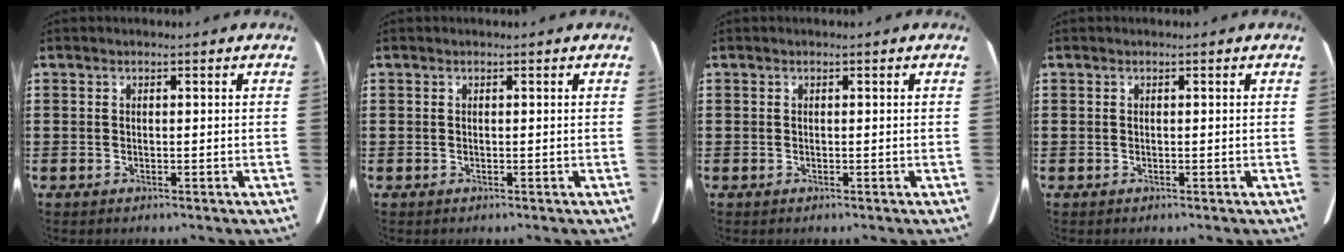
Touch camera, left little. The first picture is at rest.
{"total": 0.0}
{"total": 0.0}
{"total": 0.0}